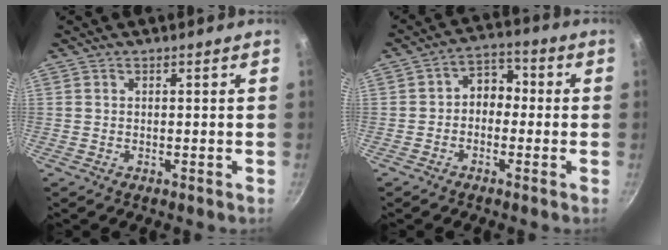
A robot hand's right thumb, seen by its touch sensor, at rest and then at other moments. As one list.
[{"total": 6.0, "force": [-0.7, 4.7, 3.7], "torque": [-0.017, 0.027, -0.029]}]